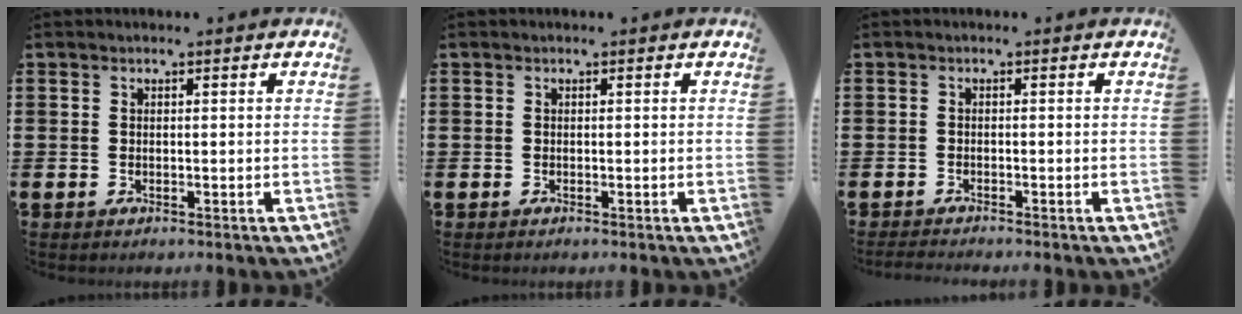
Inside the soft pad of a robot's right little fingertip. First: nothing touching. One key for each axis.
{"total": 0.0}
{"total": 0.9, "fx": -0.9, "fy": -0.1, "fz": 0.2, "tx": -0.004, "ty": -0.001, "tz": -0.018}